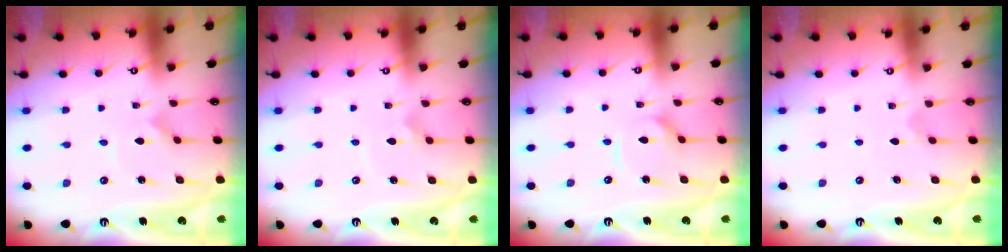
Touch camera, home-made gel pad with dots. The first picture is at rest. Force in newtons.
{"total": 2.1, "press": 2.0, "slide": 0.3}
{"total": 5.4, "press": 5.4, "slide": 0.4}
{"total": 1.2, "press": 1.2, "slide": 0.2}